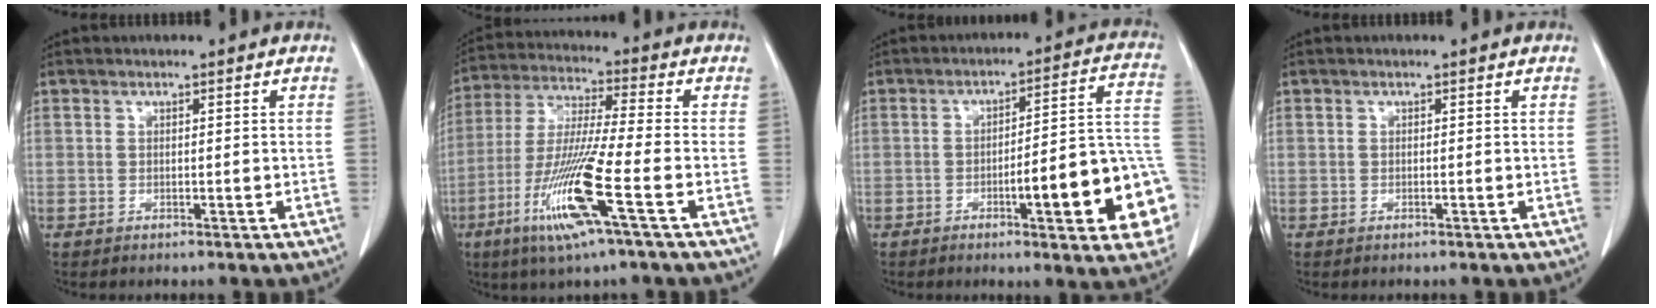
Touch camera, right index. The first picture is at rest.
{"total": 14.1, "force": [-5.8, -0.5, 12.8], "torque": [-0.267, -0.024, -0.116]}
{"total": 16.2, "force": [-5.1, 2.2, 15.2], "torque": [-0.126, 0.031, -0.058]}
{"total": 0.0}